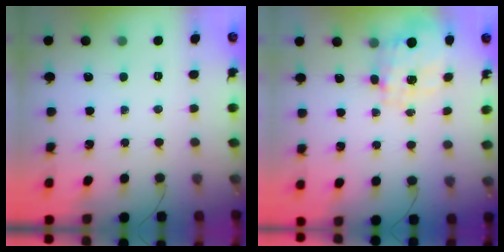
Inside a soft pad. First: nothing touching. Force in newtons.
{"total": 3.5, "press": 3.3, "slide": 1.0}